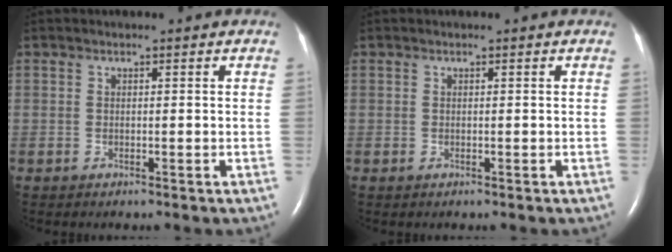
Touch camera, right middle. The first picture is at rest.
{"total": 0.0}